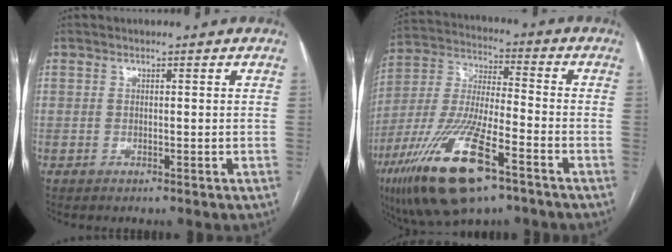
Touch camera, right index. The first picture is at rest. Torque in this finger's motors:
{"motor_torque": [-0.20, -0.19, -1.05, -0.21]}